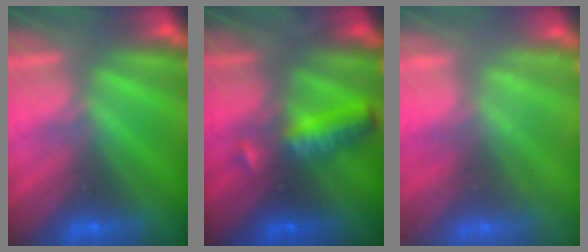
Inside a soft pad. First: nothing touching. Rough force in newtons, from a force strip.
{"total": 7.0}
{"total": 2.3}